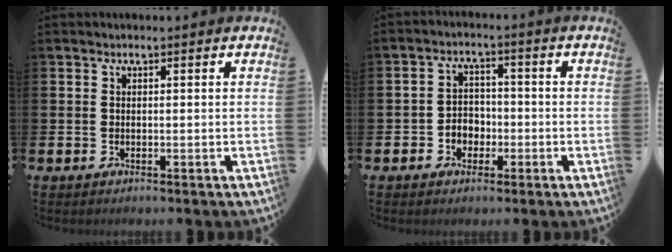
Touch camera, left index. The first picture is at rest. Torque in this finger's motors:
{"motor_torque": [0.23, 0.03, 0.08, 0.01]}